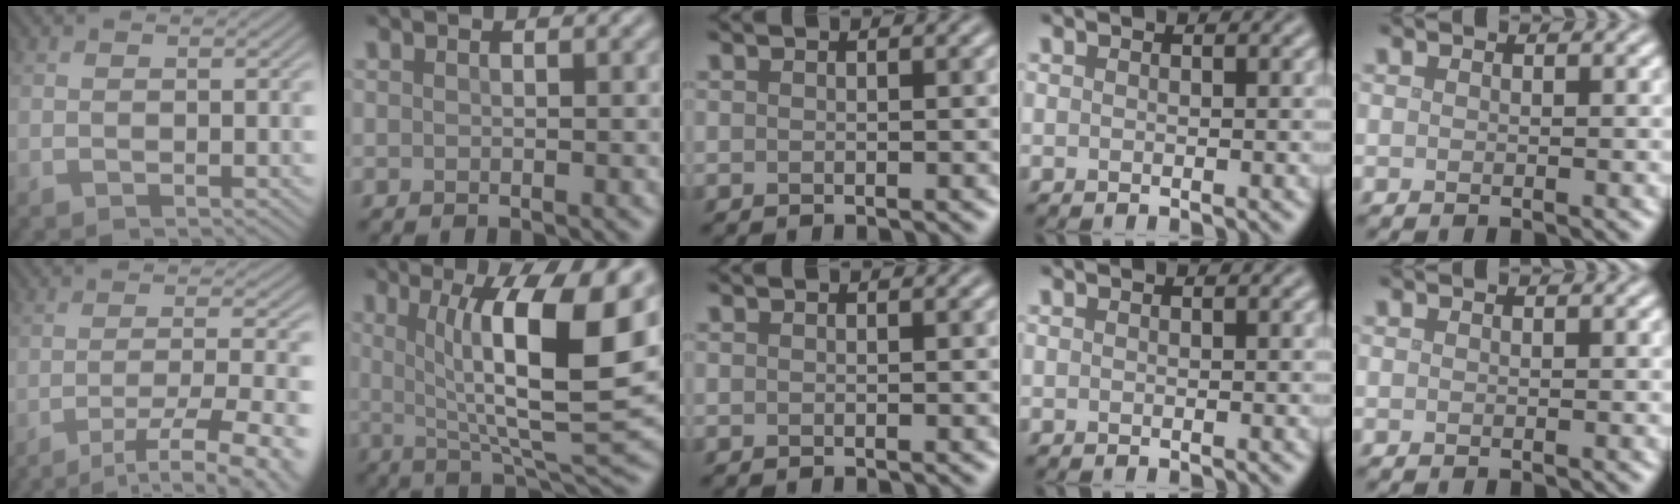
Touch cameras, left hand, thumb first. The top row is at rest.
{"thumb": {"total": 11.1, "force": [-7.7, 2.0, 7.9], "torque": [-0.124, 0.002, -0.094]}, "index": {"total": 12.2, "force": [2.5, 3.0, 11.6], "torque": [-0.171, -0.008, 0.044]}}